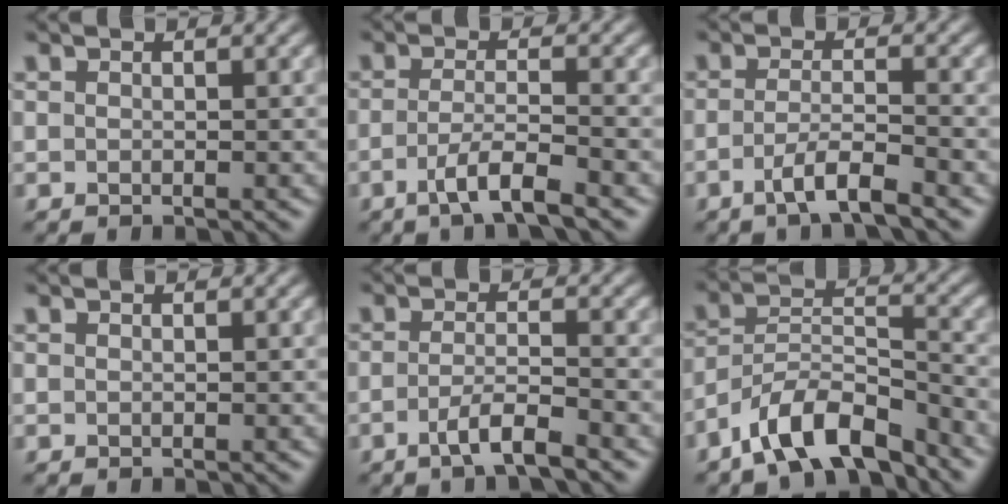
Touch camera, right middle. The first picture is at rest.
{"total": 3.7, "force": [-1.9, 0.6, 3.1], "torque": [-0.061, 0.001, -0.043]}
{"total": 3.4, "force": [-1.8, 0.6, 2.8], "torque": [-0.053, 0.003, -0.042]}
{"total": 0.0}
{"total": 3.1, "force": [-1.6, 0.5, 2.5], "torque": [-0.047, 0.004, -0.038]}
{"total": 7.1, "force": [-5.3, 2.5, 3.9], "torque": [-0.066, 0.005, -0.101]}